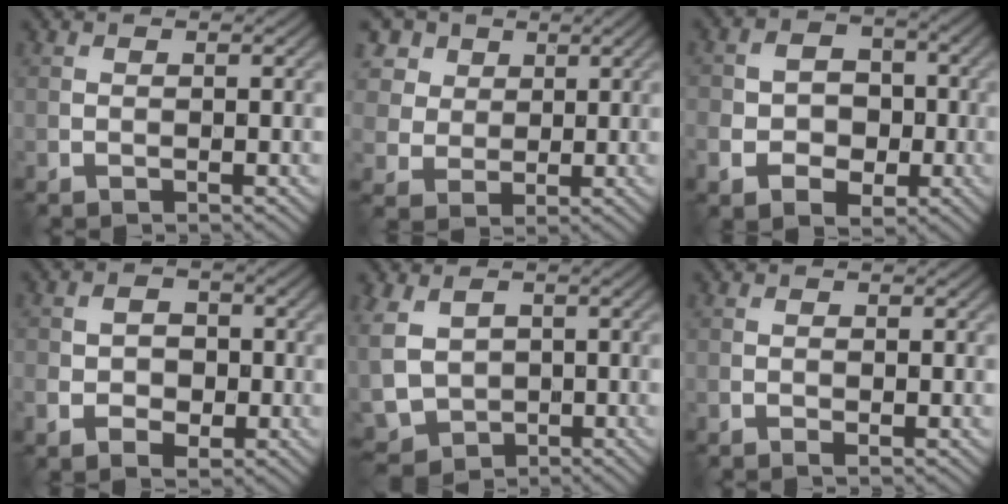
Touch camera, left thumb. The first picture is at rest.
{"total": 7.9, "force": [3.6, 6.3, 3.2], "torque": [-0.143, 0.005, 0.072]}
{"total": 6.9, "force": [-2.1, 5.4, 3.7], "torque": [-0.061, -0.013, -0.050]}
{"total": 4.6, "force": [-1.3, 3.6, 2.7], "torque": [-0.035, -0.009, -0.029]}
{"total": 7.8, "force": [0.7, 6.2, 4.8], "torque": [-0.148, -0.009, 0.010]}
{"total": 0.8, "force": [-0.2, 0.3, 0.7], "torque": [-0.013, -0.001, -0.003]}